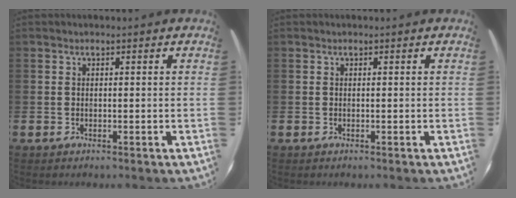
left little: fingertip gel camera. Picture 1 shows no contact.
{"total": 0.0}